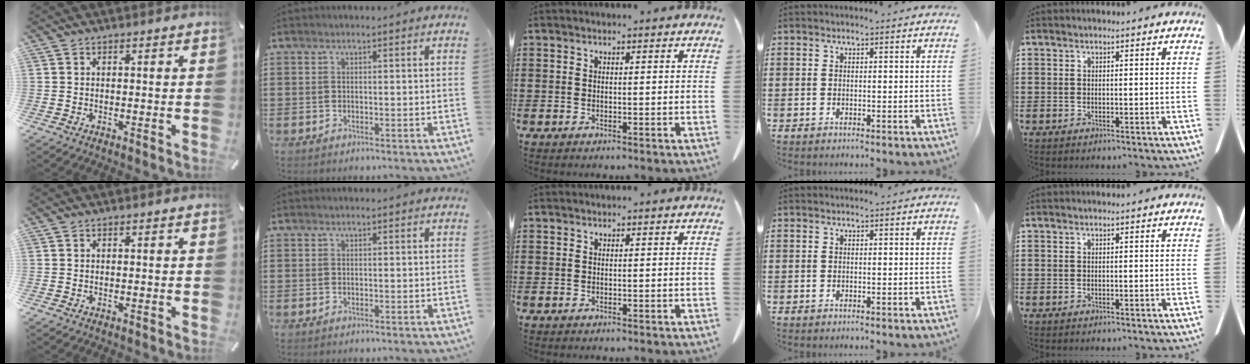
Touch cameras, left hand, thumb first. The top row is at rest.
{}